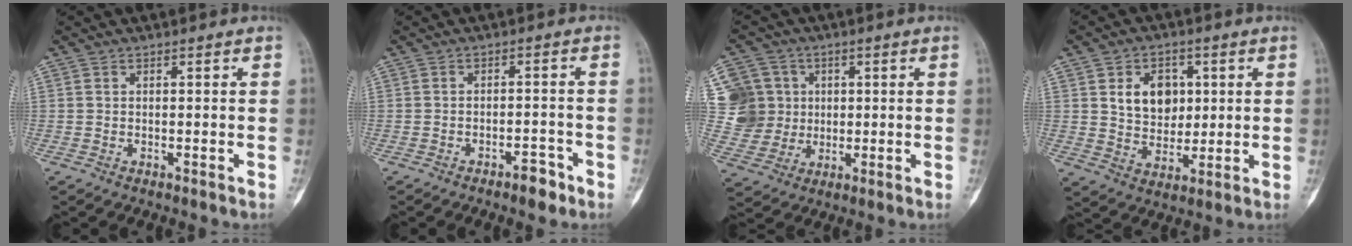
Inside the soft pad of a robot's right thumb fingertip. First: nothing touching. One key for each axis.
{"total": 3.5, "fx": -2.5, "fy": 1.4, "fz": 2.1, "tx": -0.022, "ty": 0.020, "tz": -0.036}
{"total": 12.0, "fx": 2.2, "fy": 11.4, "fz": 3.3, "tx": -0.044, "ty": 0.015, "tz": 0.050}
{"total": 9.5, "fx": 2.5, "fy": 7.2, "fz": 5.7, "tx": -0.049, "ty": -0.011, "tz": 0.048}